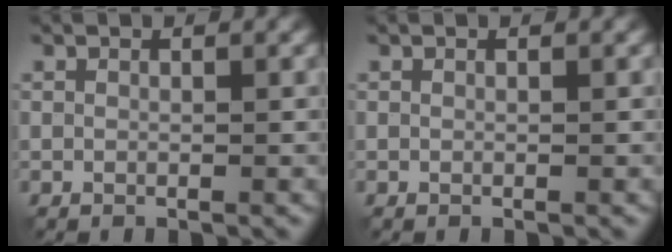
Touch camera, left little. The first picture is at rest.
{"total": 0.0}